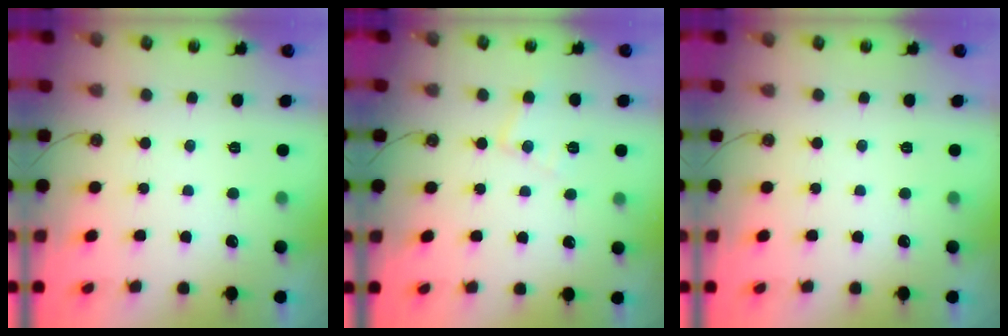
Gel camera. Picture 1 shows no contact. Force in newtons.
{"total": 8.2, "press": 8.2, "slide": 0.6}
{"total": 0.0}